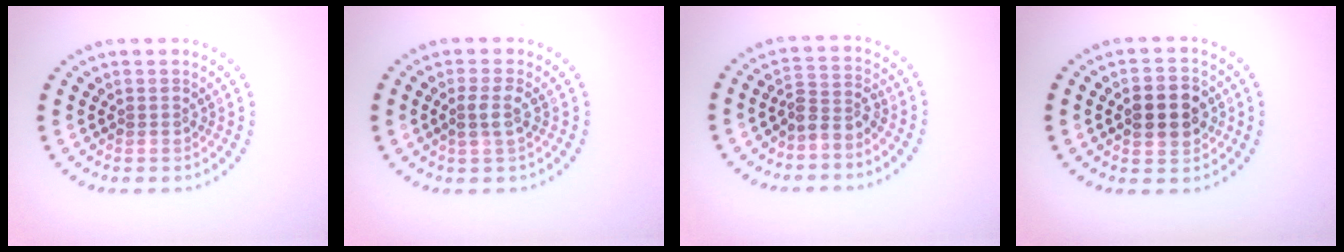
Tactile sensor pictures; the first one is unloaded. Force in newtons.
{"total": 1.6, "press": 1.4, "slide": 0.7}
{"total": 2.6, "press": 1.9, "slide": 1.7}
{"total": 4.0, "press": 4.0, "slide": 0.2}